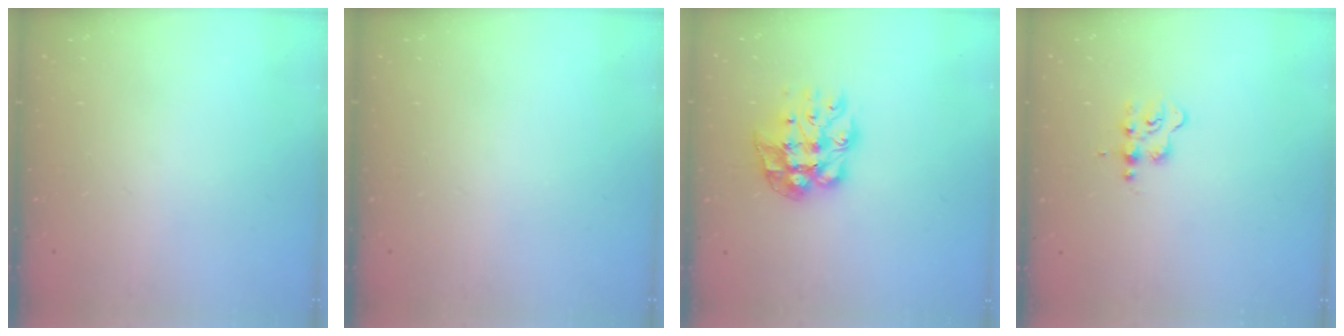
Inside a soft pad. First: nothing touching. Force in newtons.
{"total": 0.0}
{"total": 11.6, "press": 11.6, "slide": 1.1}
{"total": 2.4, "press": 2.4, "slide": 0.3}